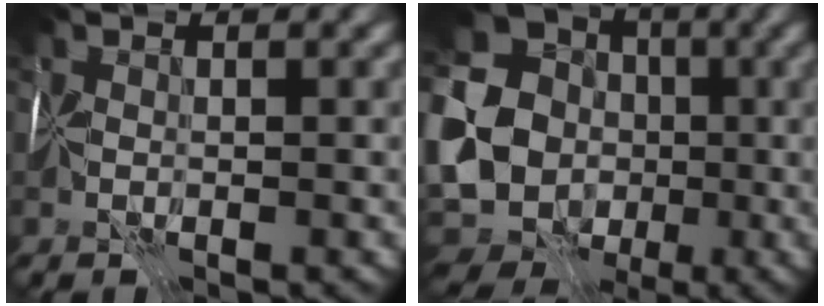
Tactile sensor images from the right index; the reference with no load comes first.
{"total": 19.7, "force": [-3.4, 18.1, 6.9], "torque": [-0.161, -0.004, -0.092]}